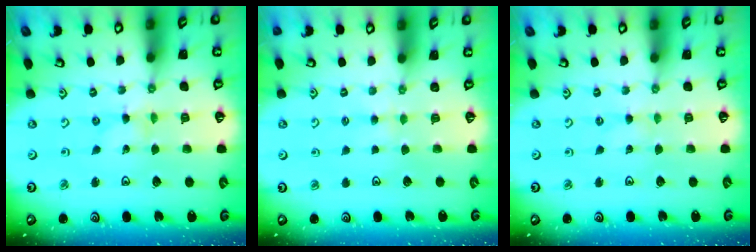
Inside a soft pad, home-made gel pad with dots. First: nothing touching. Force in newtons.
{"total": 1.9, "press": 1.9, "slide": 0.4}
{"total": 0.0}